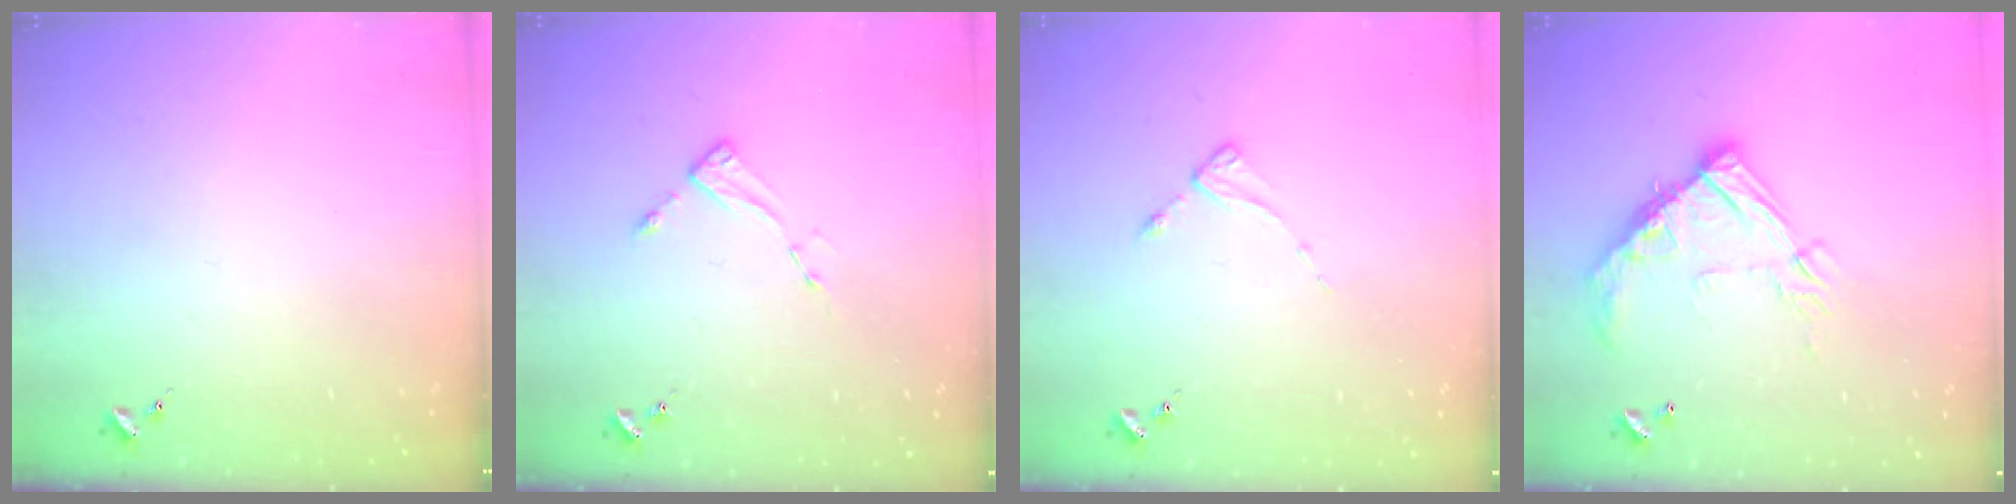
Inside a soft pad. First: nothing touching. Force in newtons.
{"total": 3.0, "press": 3.0, "slide": 0.5}
{"total": 2.6, "press": 2.6, "slide": 0.3}
{"total": 15.6, "press": 15.6, "slide": 1.2}